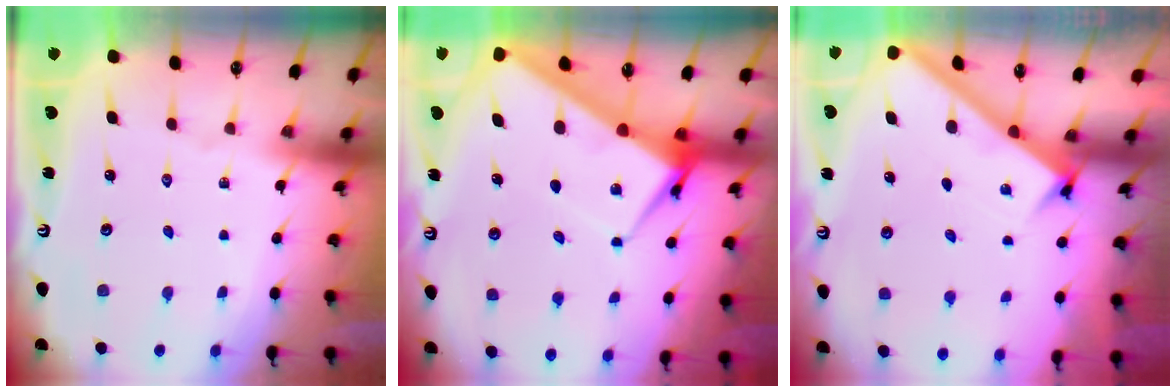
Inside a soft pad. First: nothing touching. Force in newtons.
{"total": 8.4, "press": 8.3, "slide": 1.0}
{"total": 2.7, "press": 2.7, "slide": 0.3}